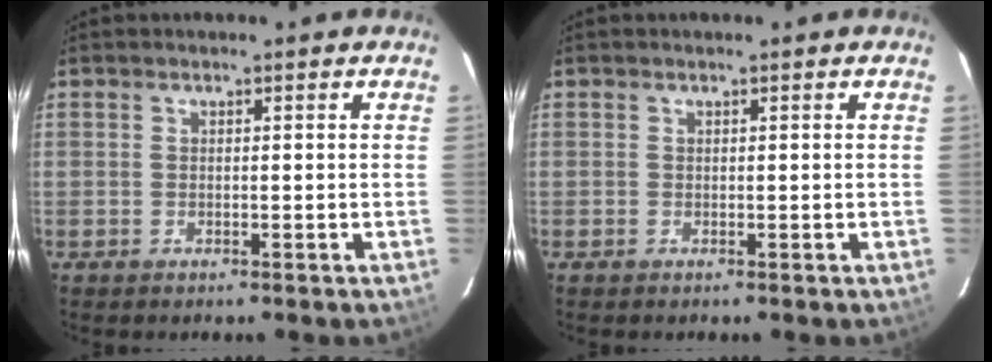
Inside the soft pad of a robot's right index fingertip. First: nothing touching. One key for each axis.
{"total": 0.0}